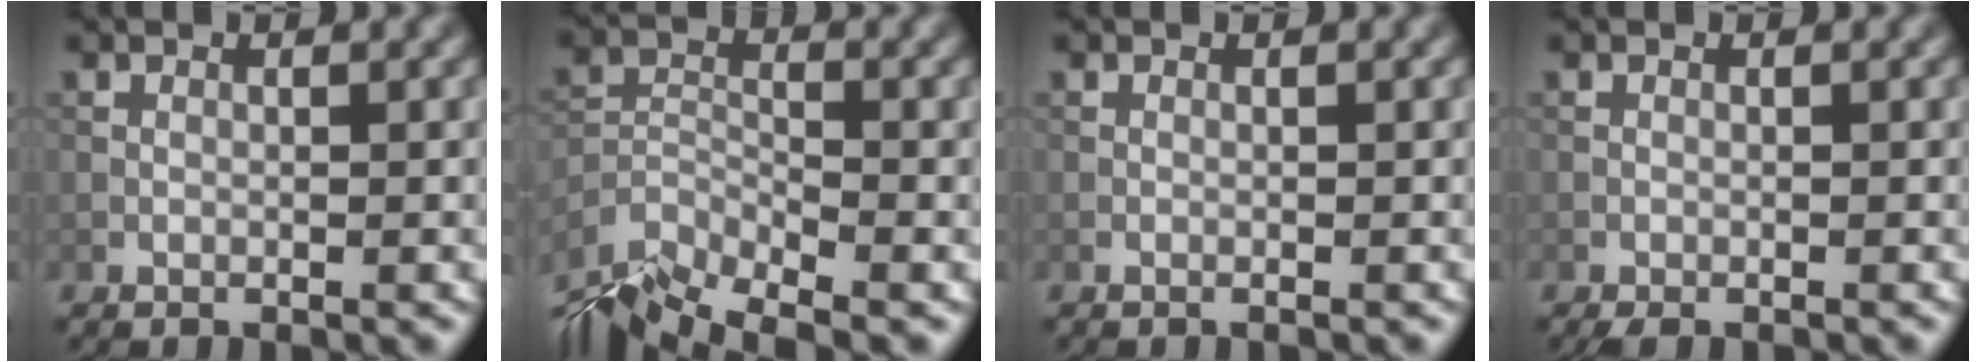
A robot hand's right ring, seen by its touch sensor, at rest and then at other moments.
{"total": 8.0, "force": [-6.6, 2.6, 3.6], "torque": [-0.073, -0.017, -0.126]}
{"total": 0.0}
{"total": 0.9, "force": [-0.7, 0.2, 0.6], "torque": [-0.012, -0.002, -0.014]}